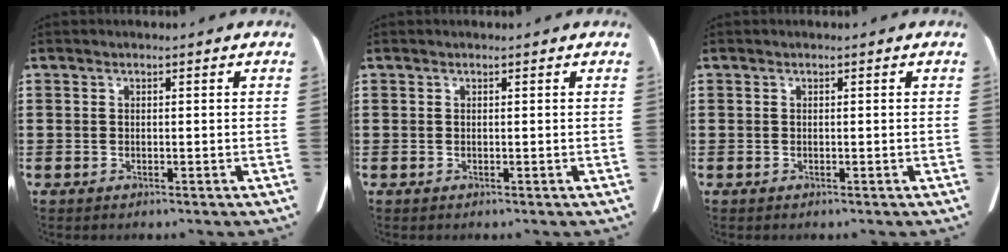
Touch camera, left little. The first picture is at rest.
{"total": 0.0}
{"total": 0.0}